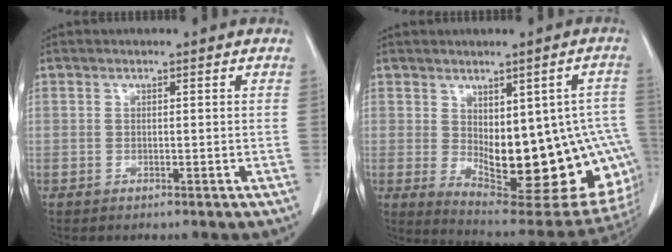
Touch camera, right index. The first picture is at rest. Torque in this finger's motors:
{"motor_torque": [1.46, -0.68, 0.71, 0.08]}